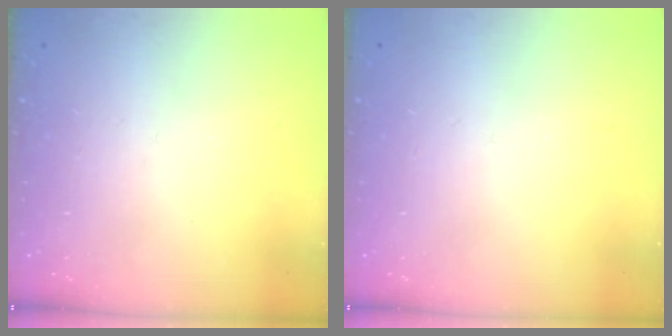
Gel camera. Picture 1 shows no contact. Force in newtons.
{"total": 0.0}